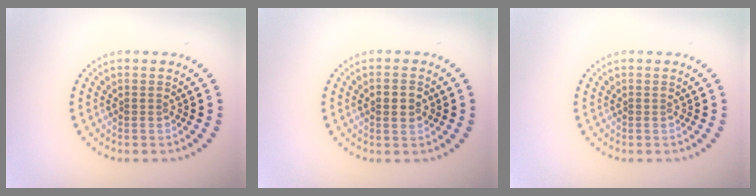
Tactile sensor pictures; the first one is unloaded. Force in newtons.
{"total": 2.3, "press": 2.3, "slide": 0.1}
{"total": 0.0}